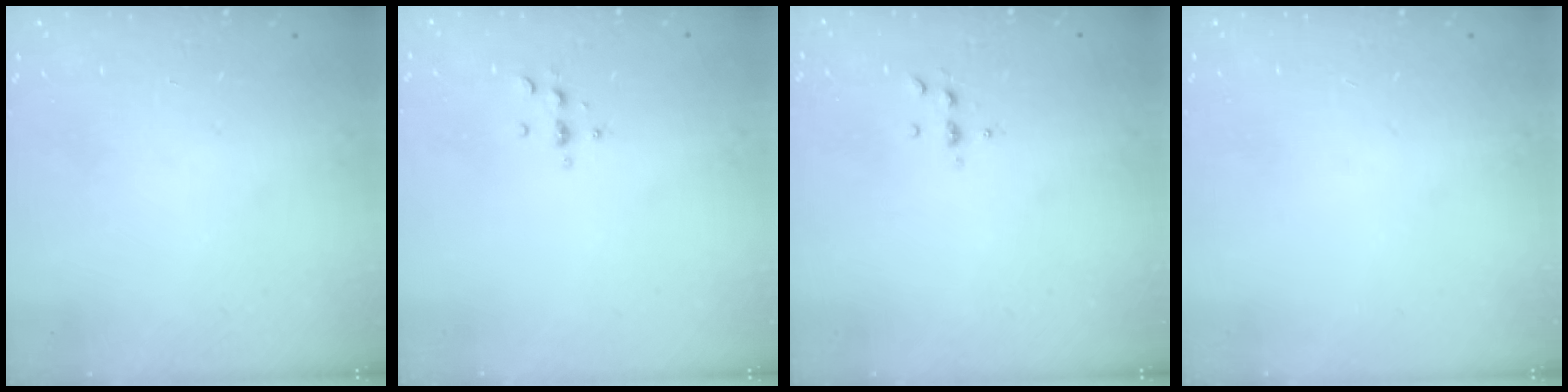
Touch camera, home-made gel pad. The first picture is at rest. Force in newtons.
{"total": 3.9, "press": 3.9, "slide": 0.6}
{"total": 4.2, "press": 4.1, "slide": 0.5}
{"total": 0.0}